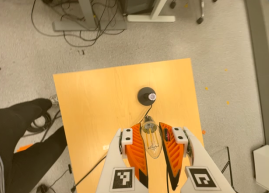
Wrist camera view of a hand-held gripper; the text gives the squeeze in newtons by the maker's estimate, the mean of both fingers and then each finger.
{"total": 23.4, "left": 26.2, "right": 20.5}